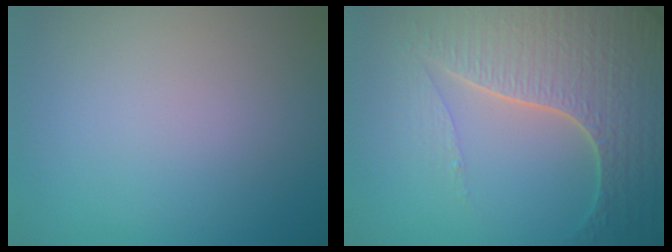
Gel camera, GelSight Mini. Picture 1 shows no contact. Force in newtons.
{"total": 7.7, "press": 5.6, "slide": 5.3}